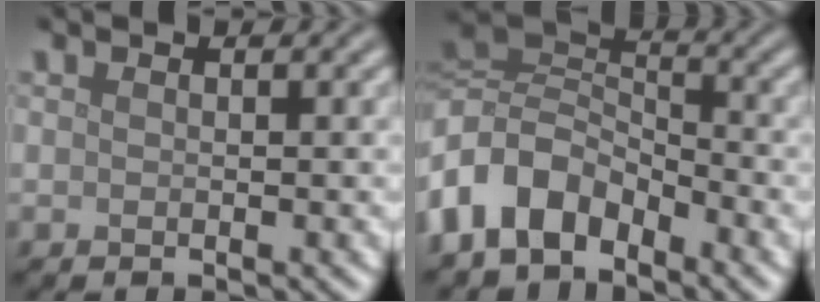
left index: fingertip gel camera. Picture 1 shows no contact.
{"total": 7.9, "force": [-3.7, 5.2, 4.8], "torque": [-0.094, 0.005, -0.083]}